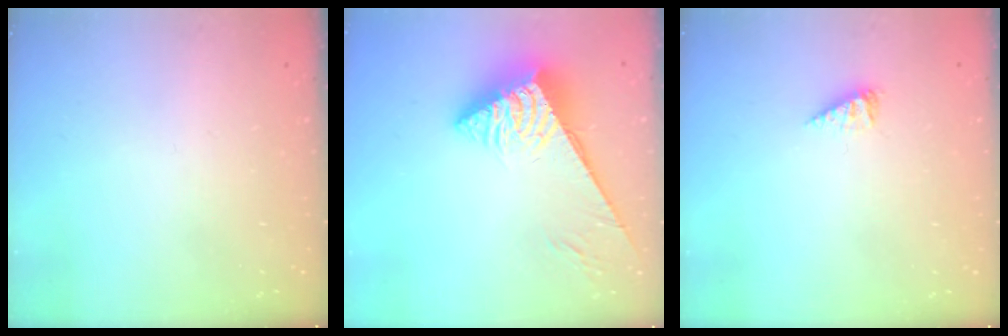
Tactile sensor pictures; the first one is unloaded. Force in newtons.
{"total": 7.9, "press": 7.8, "slide": 0.9}
{"total": 2.5, "press": 2.5, "slide": 0.3}